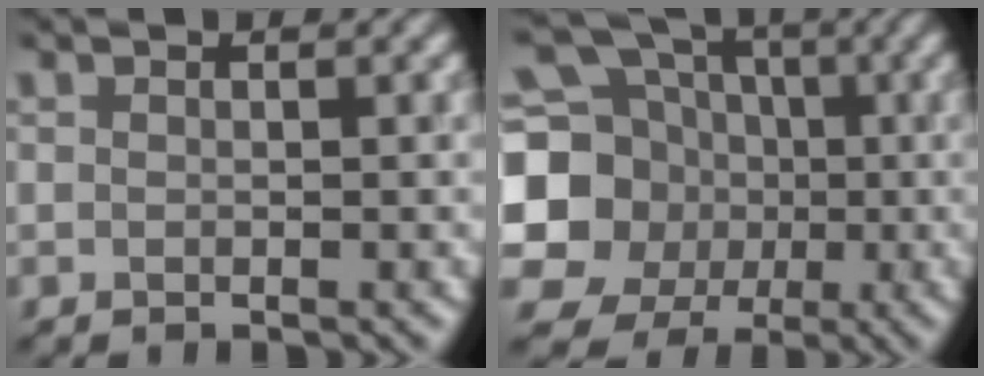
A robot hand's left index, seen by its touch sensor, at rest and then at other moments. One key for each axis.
{"total": 14.3, "fx": -0.3, "fy": 12.9, "fz": 6.0, "tx": -0.161, "ty": 0.000, "tz": -0.031}